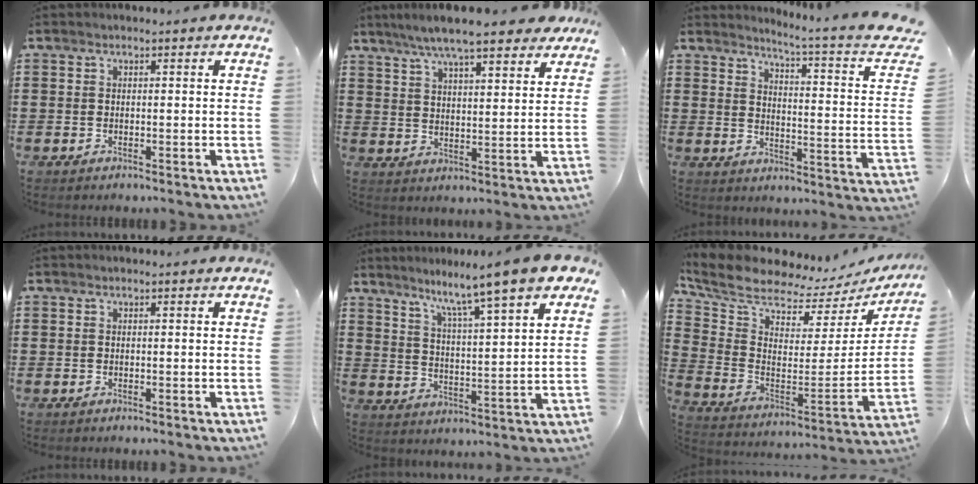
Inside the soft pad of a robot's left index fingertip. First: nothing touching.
{"total": 8.5, "force": [7.3, 0.7, 4.3], "torque": [-0.107, -0.020, 0.130]}
{"total": 4.3, "force": [3.1, -1.1, 2.8], "torque": [-0.063, -0.039, 0.039]}
{"total": 0.0}
{"total": 7.7, "force": [6.3, -0.7, 4.4], "torque": [-0.103, -0.044, 0.095]}
{"total": 6.9, "force": [6.1, 1.8, 2.8], "torque": [-0.090, -0.061, 0.101]}